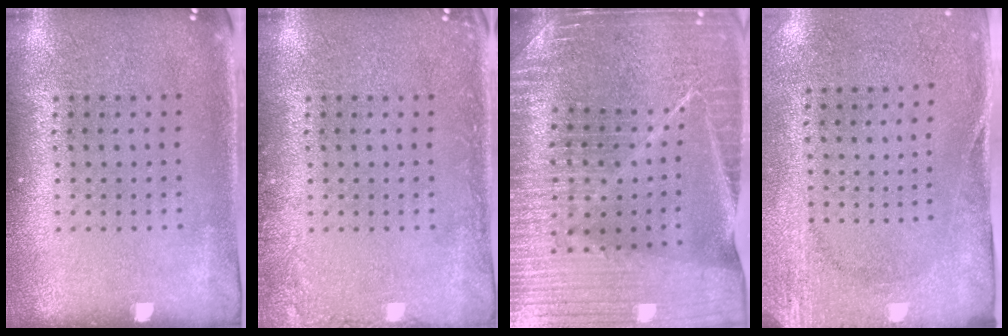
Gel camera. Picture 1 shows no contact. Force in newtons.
{"total": 1.4, "press": 1.4, "slide": 0.2}
{"total": 4.6, "press": 4.3, "slide": 1.6}
{"total": 2.7, "press": 2.1, "slide": 1.7}